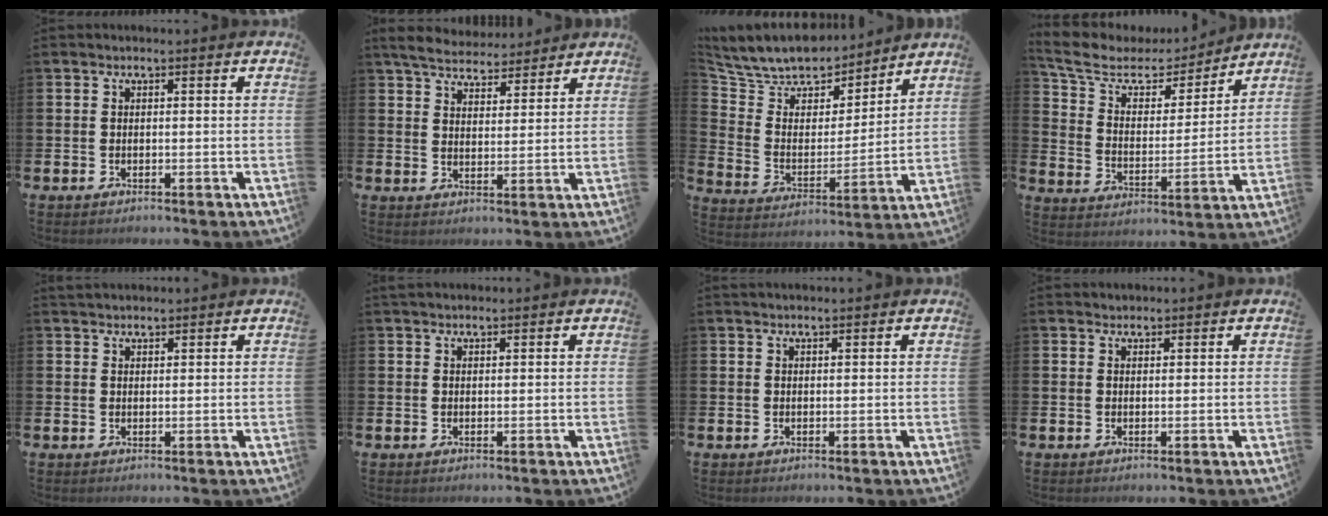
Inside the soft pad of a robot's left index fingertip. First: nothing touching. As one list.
[{"total": 5.6, "force": [5.4, 1.3, 0.9], "torque": [-0.041, -0.023, 0.097]}, {"total": 9.0, "force": [8.4, 3.0, 1.0], "torque": [-0.070, -0.062, 0.151]}, {"total": 7.3, "force": [5.8, 3.8, 2.2], "torque": [-0.083, -0.033, 0.099]}, {"total": 1.9, "force": [1.8, 0.6, 0.0], "torque": [0.007, -0.003, 0.032]}, {"total": 1.2, "force": [1.2, 0.4, 0.2], "torque": [0.006, -0.001, 0.019]}, {"total": 1.0, "force": [1.0, 0.2, 0.1], "torque": [0.008, -0.003, 0.015]}, {"total": 1.4, "force": [1.3, 0.5, -0.2], "torque": [0.012, 0.001, 0.022]}]